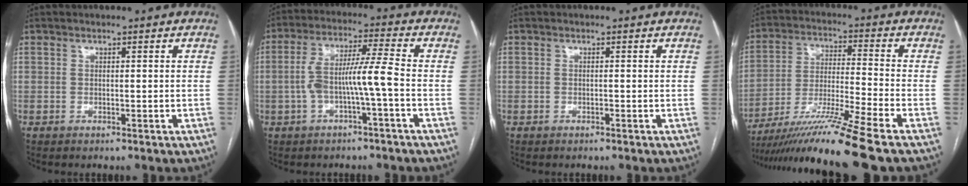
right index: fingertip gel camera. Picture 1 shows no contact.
{"total": 8.1, "force": [-1.8, 0.1, 7.9], "torque": [-0.152, 0.025, -0.032]}
{"total": 0.0}
{"total": 15.5, "force": [-12.1, -2.6, 9.3], "torque": [-0.181, -0.035, -0.215]}